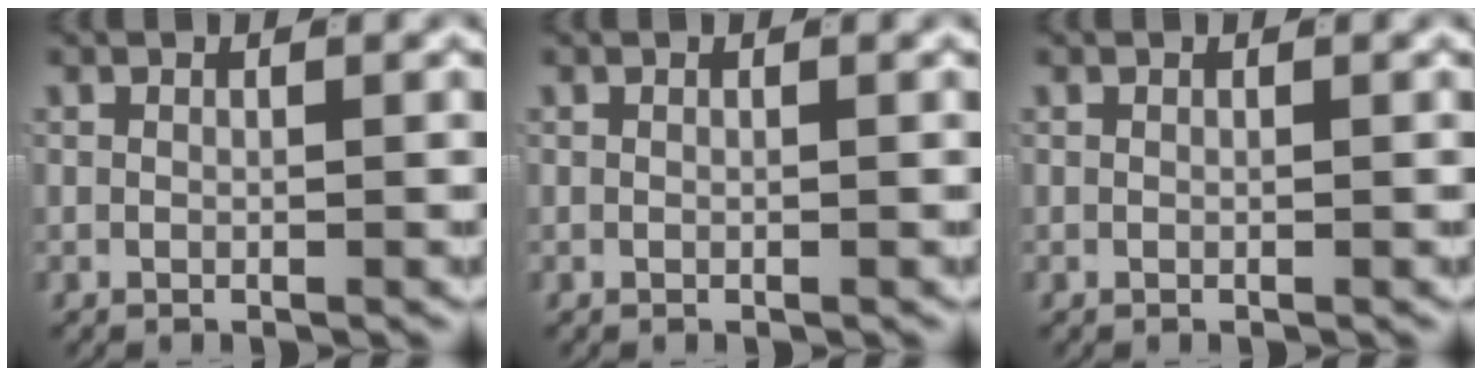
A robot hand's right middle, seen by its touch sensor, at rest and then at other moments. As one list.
[{"total": 0.0}, {"total": 0.0}]